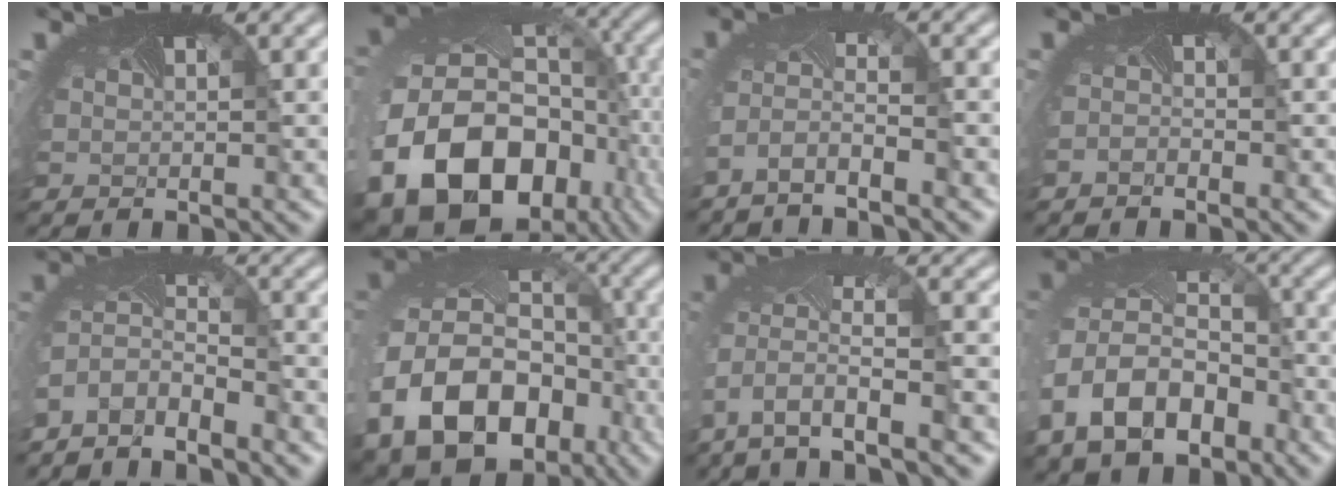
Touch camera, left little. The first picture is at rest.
{"total": 19.6, "force": [-7.1, 14.8, 10.7], "torque": [-0.247, -0.067, -0.087]}
{"total": 2.9, "force": [-2.5, 0.1, 1.4], "torque": [-0.054, -0.015, -0.052]}
{"total": 1.1, "force": [-1.0, -0.2, -0.4], "torque": [-0.016, -0.014, -0.017]}
{"total": 3.8, "force": [-3.5, 0.9, 1.2], "torque": [-0.046, -0.019, -0.070]}
{"total": 15.9, "force": [-5.6, 12.2, 8.5], "torque": [-0.206, -0.043, -0.072]}
{"total": 6.9, "force": [-3.6, 2.6, 5.3], "torque": [-0.146, -0.030, -0.059]}
{"total": 11.6, "force": [-4.5, 8.5, 6.4], "torque": [-0.171, -0.037, -0.067]}